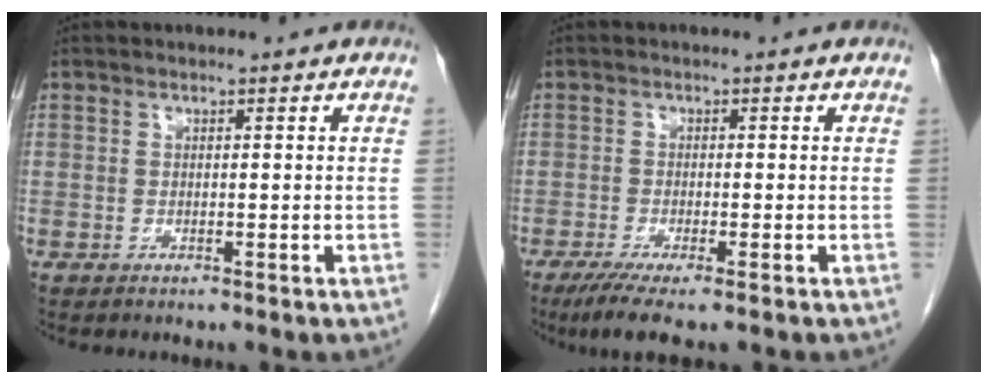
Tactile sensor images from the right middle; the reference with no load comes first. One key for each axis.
{"total": 5.3, "fx": -3.6, "fy": 0.3, "fz": 3.9, "tx": -0.062, "ty": -0.015, "tz": -0.060}